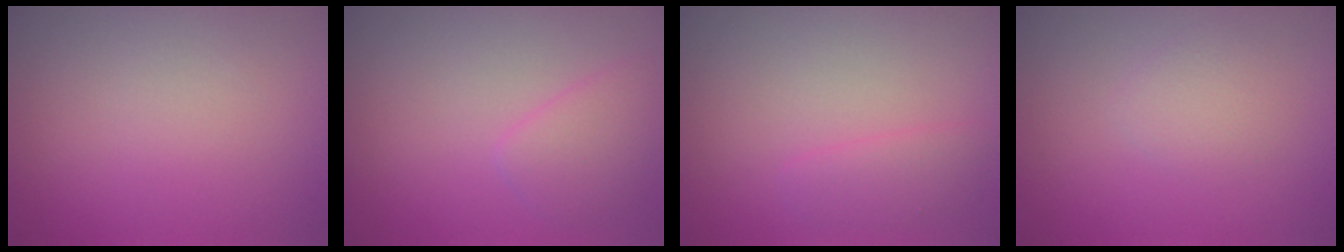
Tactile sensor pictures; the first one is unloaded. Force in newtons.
{"total": 2.2, "press": 2.2, "slide": 0.1}
{"total": 1.6, "press": 1.6, "slide": 0.1}
{"total": 1.4, "press": 1.4, "slide": 0.0}